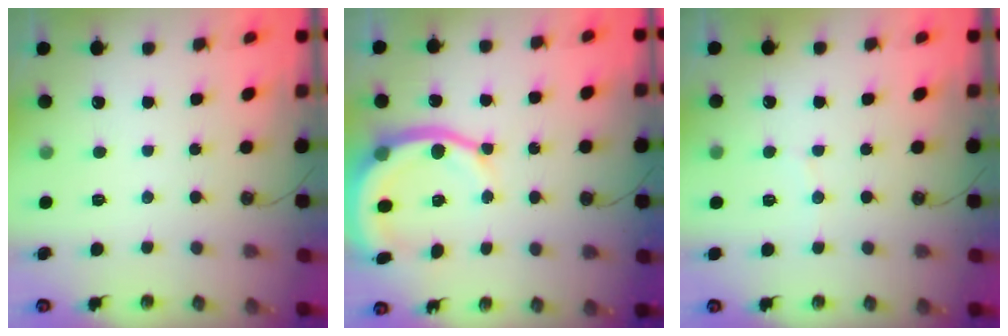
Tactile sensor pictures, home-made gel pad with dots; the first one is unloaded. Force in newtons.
{"total": 11.7, "press": 11.5, "slide": 2.1}
{"total": 2.7, "press": 2.4, "slide": 1.2}